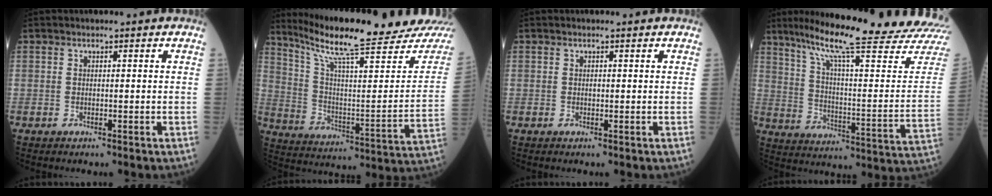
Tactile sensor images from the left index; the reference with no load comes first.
{"total": 24.6, "force": [22.0, -0.2, 11.1], "torque": [-0.189, -0.082, 0.314]}
{"total": 0.0}
{"total": 27.4, "force": [23.4, -0.7, 14.4], "torque": [-0.230, -0.078, 0.314]}